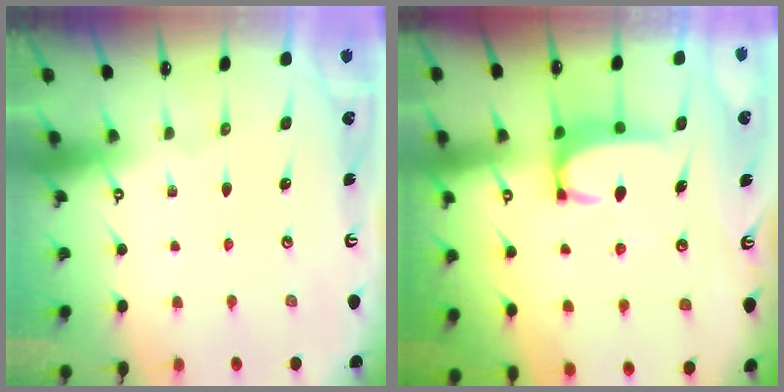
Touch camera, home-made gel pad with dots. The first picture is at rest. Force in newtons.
{"total": 3.2, "press": 3.2, "slide": 0.4}